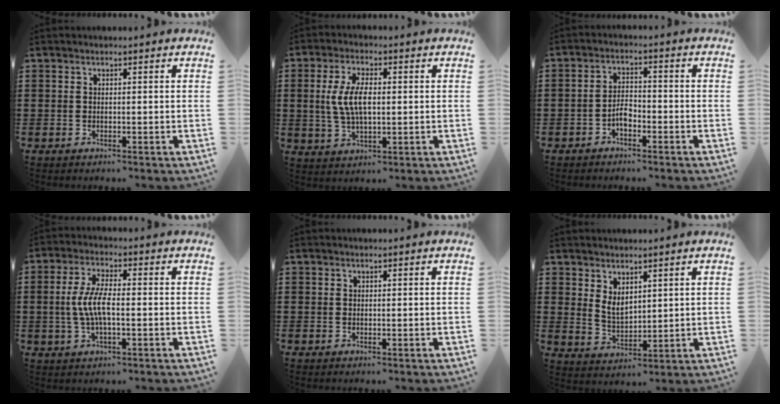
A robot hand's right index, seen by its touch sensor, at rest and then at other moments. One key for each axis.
{"total": 6.8, "fx": 0.5, "fy": 2.8, "fz": 6.1, "tx": -0.139, "ty": 0.003, "tz": 0.001}
{"total": 3.1, "fx": -1.7, "fy": 1.5, "fz": 2.1, "tx": -0.048, "ty": 0.002, "tz": -0.036}
{"total": 5.9, "fx": -0.7, "fy": 1.8, "fz": 5.5, "tx": -0.125, "ty": -0.004, "tz": -0.022}
{"total": 0.0}
{"total": 3.8, "fx": 2.5, "fy": 2.0, "fz": 2.0, "tx": -0.044, "ty": 0.000, "tz": 0.047}